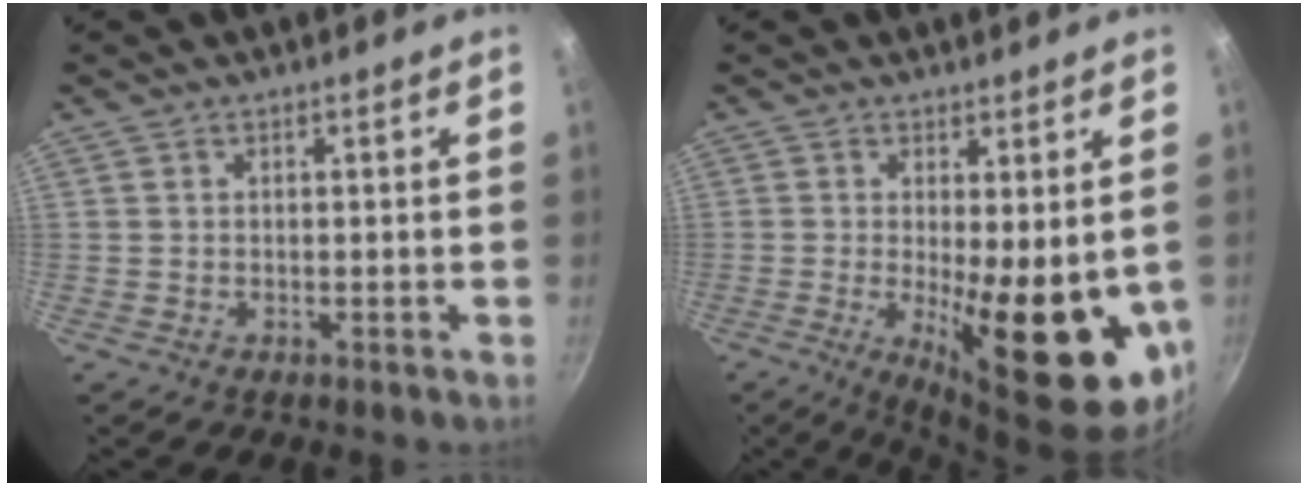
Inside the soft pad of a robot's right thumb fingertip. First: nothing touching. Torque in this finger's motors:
{"motor_torque": [-0.30, 1.64, 1.84, -0.02, 0.16]}